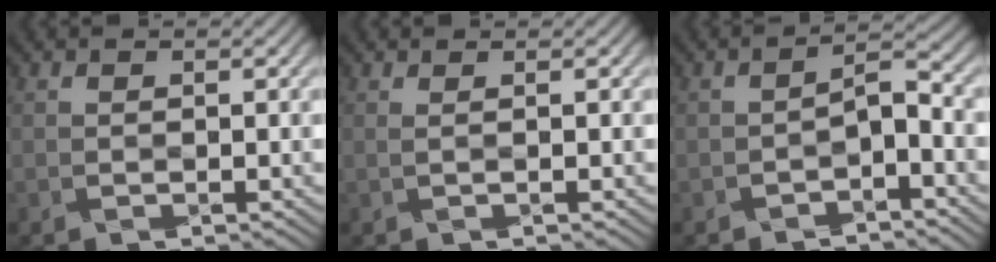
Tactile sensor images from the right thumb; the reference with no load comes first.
{"total": 0.6, "force": [0.2, 0.0, 0.5], "torque": [-0.014, 0.006, 0.001]}
{"total": 2.4, "force": [-1.8, 0.5, 1.5], "torque": [-0.025, 0.012, -0.034]}